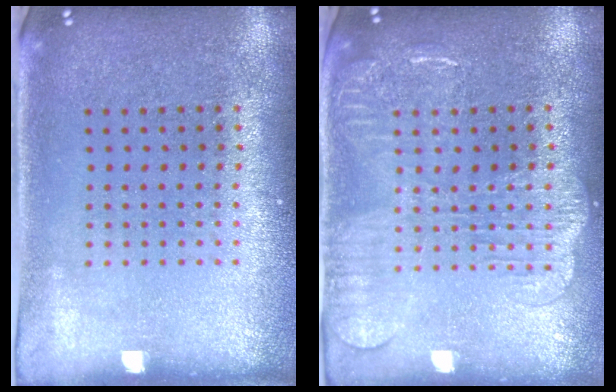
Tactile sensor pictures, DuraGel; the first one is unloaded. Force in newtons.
{"total": 1.9, "press": 1.8, "slide": 0.5}